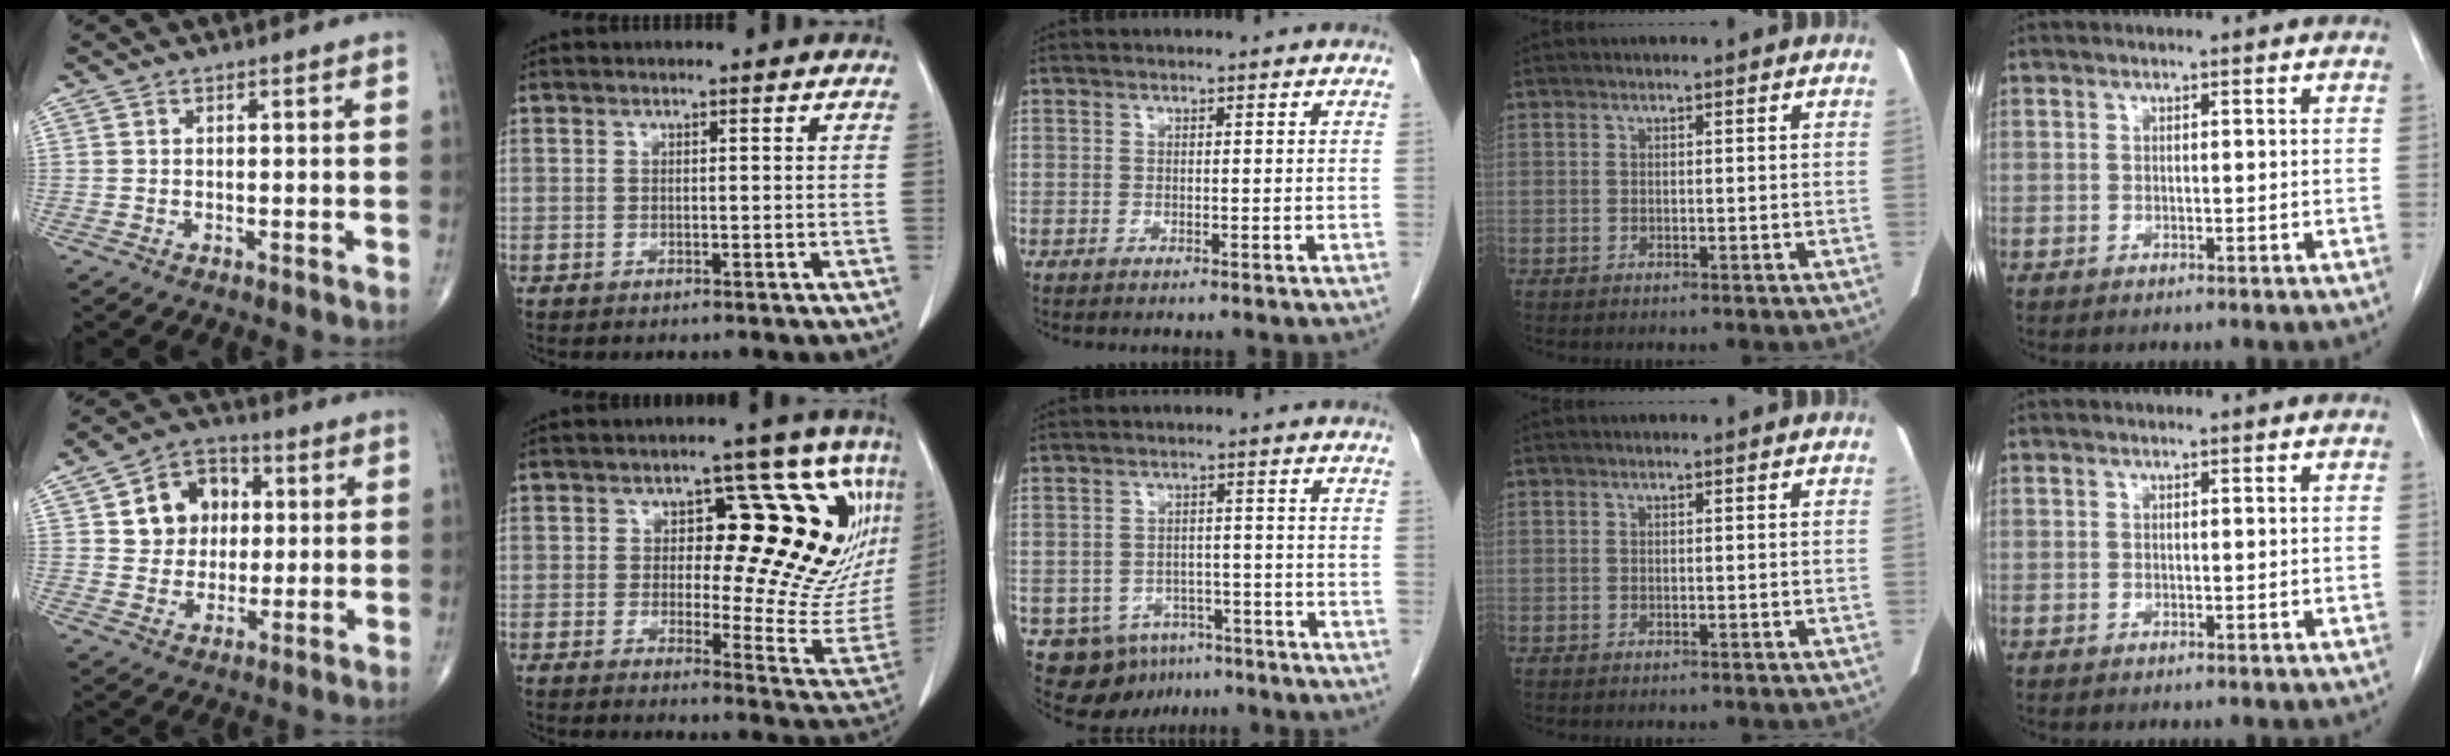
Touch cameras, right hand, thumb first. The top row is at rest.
{"thumb": {"total": 10.8, "force": [2.4, 9.0, 5.4], "torque": [-0.042, 0.005, 0.037]}, "index": {"total": 20.7, "force": [6.8, 8.6, 17.5], "torque": [-0.193, 0.016, 0.088]}, "middle": {"total": 8.3, "force": [-5.3, 6.0, 2.4], "torque": [-0.035, 0.010, -0.070]}}